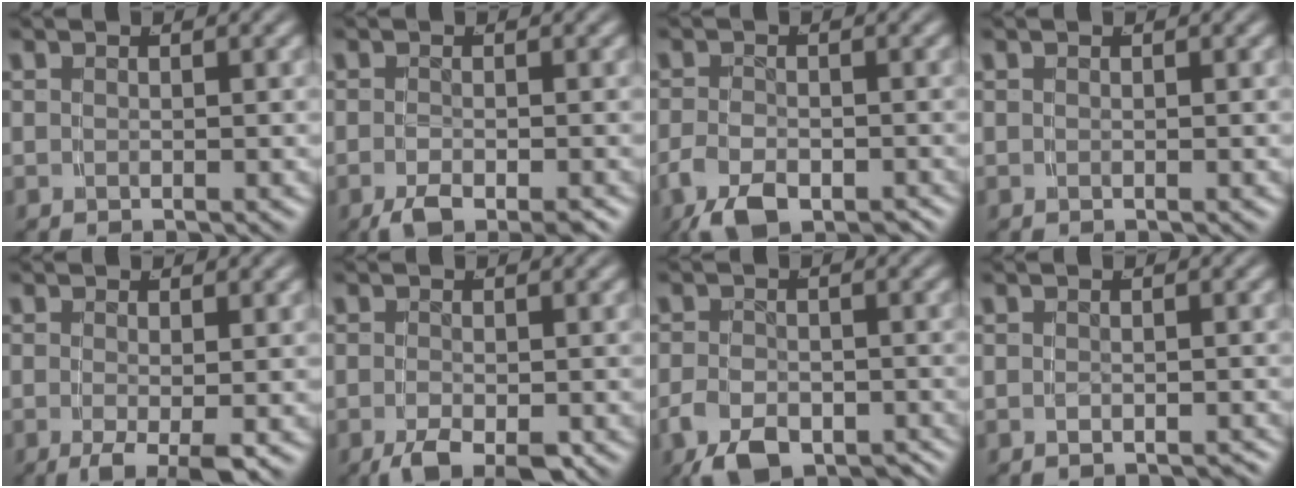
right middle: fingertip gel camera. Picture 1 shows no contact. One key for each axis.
{"total": 2.5, "fx": -1.7, "fy": 0.3, "fz": 1.8, "tx": -0.035, "ty": -0.014, "tz": -0.022}
{"total": 5.0, "fx": -3.0, "fy": 2.5, "fz": 3.2, "tx": -0.064, "ty": -0.028, "tz": -0.035}
{"total": 0.0}
{"total": 5.5, "fx": -3.4, "fy": 1.5, "fz": 4.1, "tx": -0.073, "ty": -0.036, "tz": -0.033}
{"total": 3.9, "fx": -2.4, "fy": 1.4, "fz": 2.8, "tx": -0.053, "ty": -0.026, "tz": -0.026}
{"total": 5.6, "fx": -3.6, "fy": 2.9, "fz": 3.1, "tx": -0.053, "ty": -0.031, "tz": -0.044}
{"total": 1.3, "fx": -1.3, "fy": -0.1, "fz": 0.3, "tx": -0.007, "ty": -0.006, "tz": -0.014}